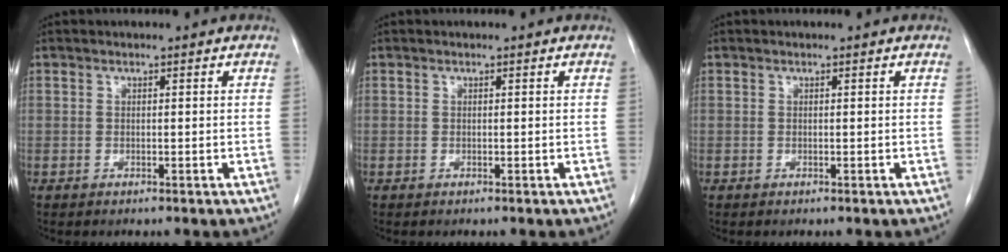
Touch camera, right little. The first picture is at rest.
{"total": 0.0}
{"total": 0.0}